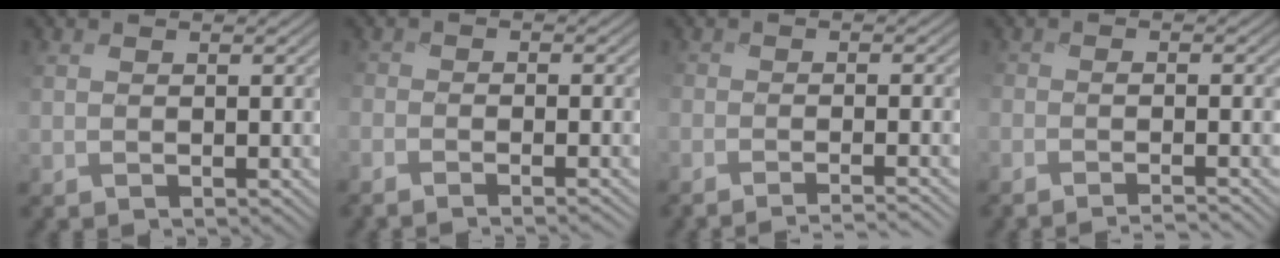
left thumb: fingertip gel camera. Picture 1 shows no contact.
{"total": 3.4, "force": [-2.6, 1.0, 1.9], "torque": [-0.031, -0.008, -0.035]}
{"total": 4.6, "force": [-3.7, 0.7, 2.7], "torque": [-0.037, -0.001, -0.051]}
{"total": 4.1, "force": [-3.3, 0.7, 2.3], "torque": [-0.034, -0.003, -0.048]}